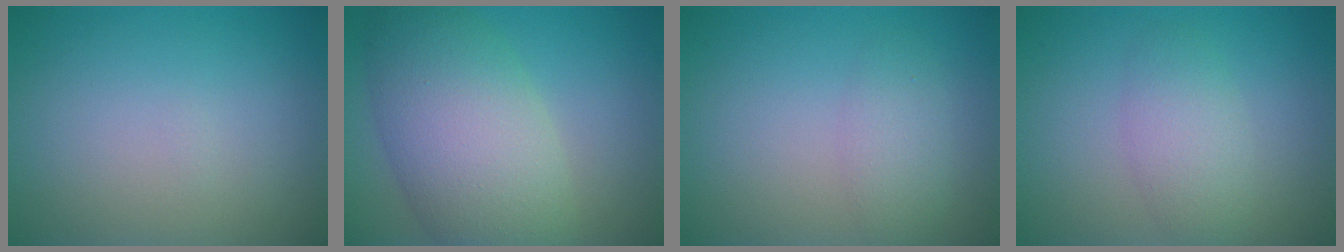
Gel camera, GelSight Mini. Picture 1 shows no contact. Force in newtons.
{"total": 8.9, "press": 8.9, "slide": 0.5}
{"total": 2.2, "press": 2.2, "slide": 0.1}
{"total": 3.0, "press": 3.0, "slide": 0.2}